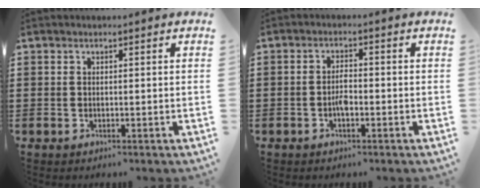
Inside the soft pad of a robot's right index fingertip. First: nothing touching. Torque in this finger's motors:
{"motor_torque": [0.42, -0.26, 0.07, 0.08]}